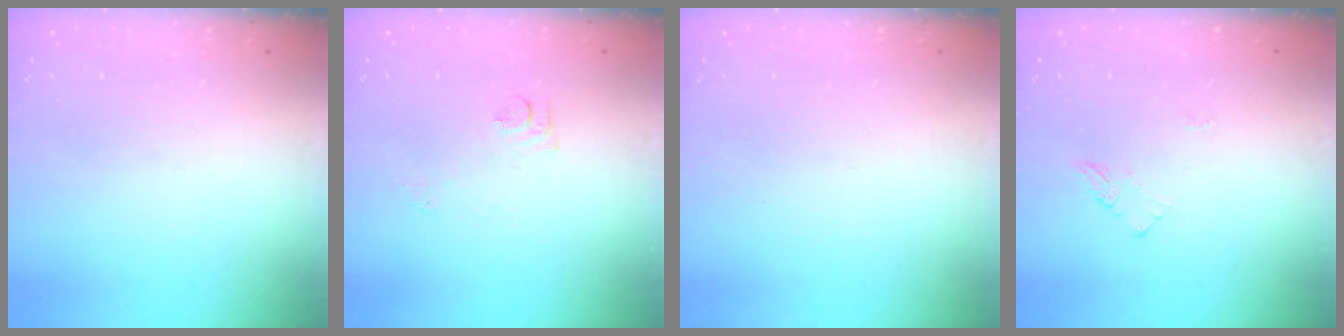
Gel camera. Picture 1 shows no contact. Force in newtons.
{"total": 6.7, "press": 6.7, "slide": 0.8}
{"total": 0.0}
{"total": 3.8, "press": 3.8, "slide": 0.4}